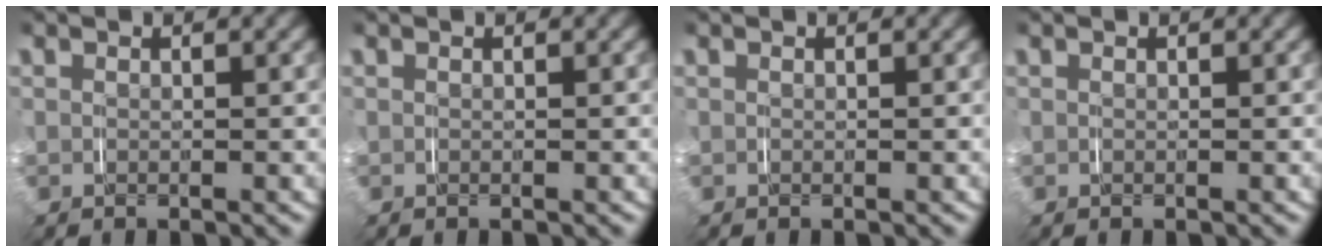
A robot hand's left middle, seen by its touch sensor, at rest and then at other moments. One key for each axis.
{"total": 0.0}
{"total": 0.0}
{"total": 0.0}